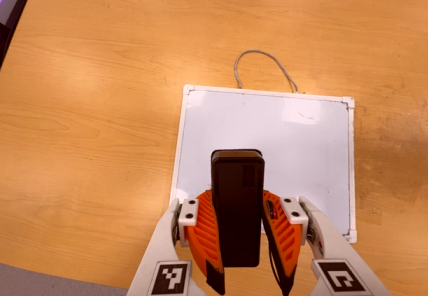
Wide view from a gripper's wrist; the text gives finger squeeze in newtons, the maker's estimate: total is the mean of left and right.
{"total": 6.9, "left": 5.7, "right": 8.0}